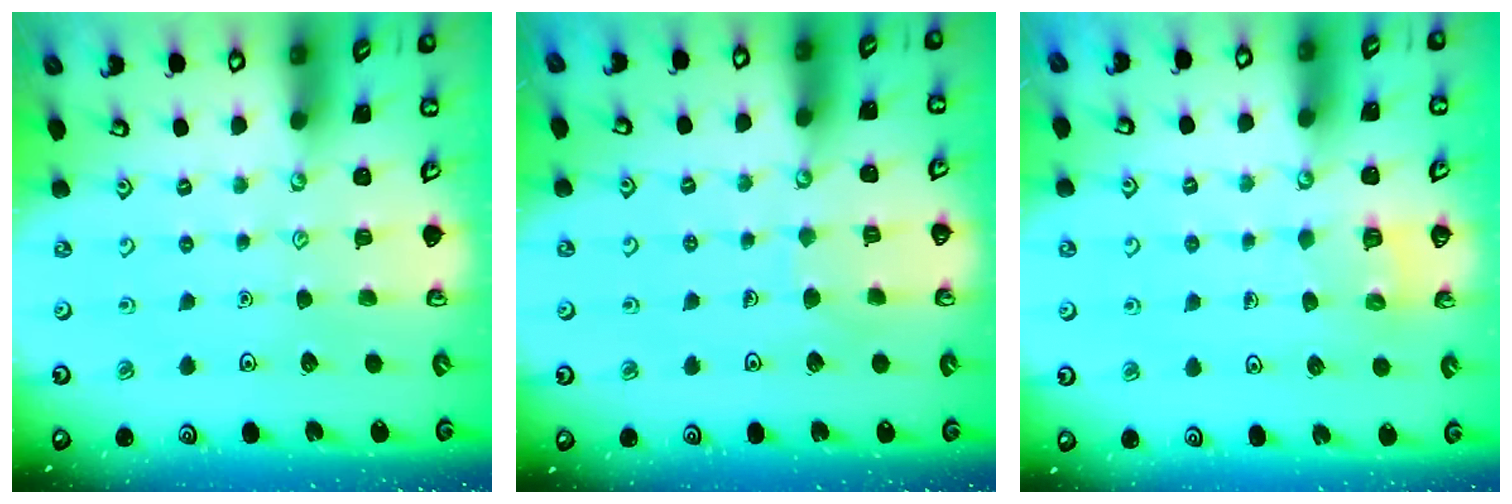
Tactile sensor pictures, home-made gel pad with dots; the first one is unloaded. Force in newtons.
{"total": 4.9, "press": 4.8, "slide": 0.3}
{"total": 5.5, "press": 5.4, "slide": 0.5}